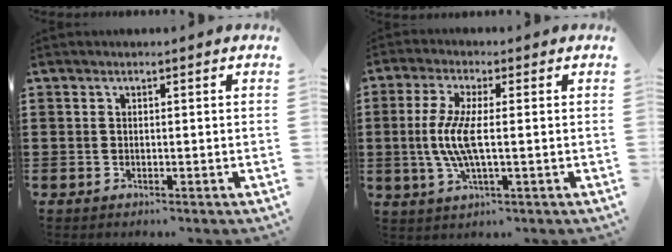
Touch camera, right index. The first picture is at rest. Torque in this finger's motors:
{"motor_torque": [0.14, 0.77, 0.13, 0.13]}